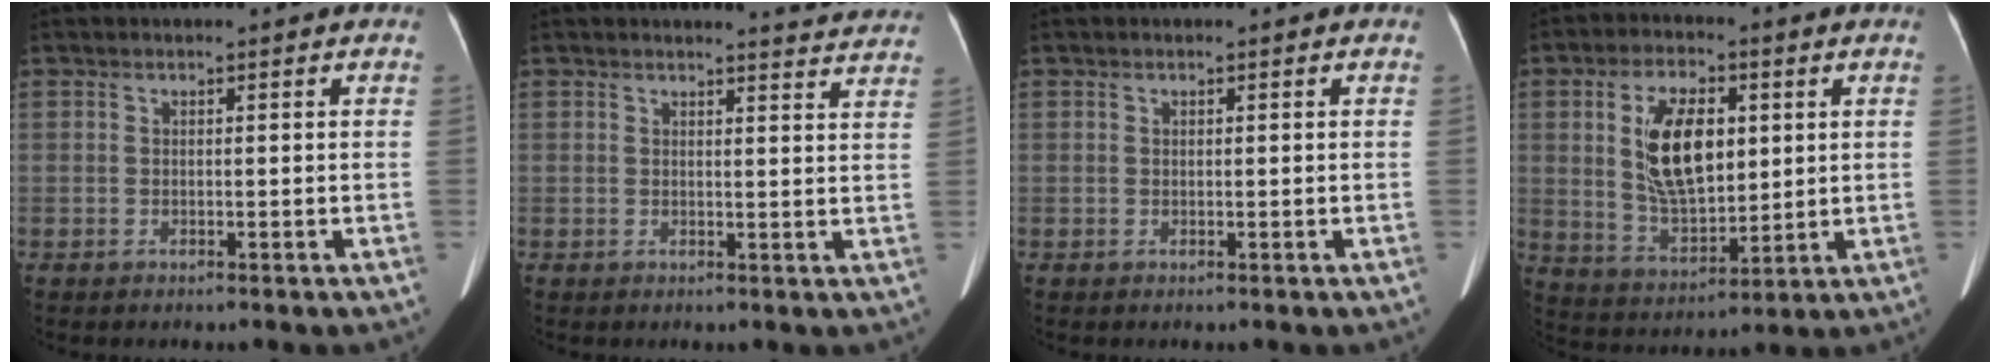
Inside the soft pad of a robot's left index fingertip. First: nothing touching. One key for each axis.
{"total": 6.9, "fx": 6.8, "fy": 0.2, "fz": 0.8, "tx": -0.006, "ty": -0.019, "tz": 0.056}
{"total": 0.0}
{"total": 11.8, "fx": 2.4, "fy": 5.7, "fz": 10.0, "tx": -0.200, "ty": 0.006, "tz": 0.052}